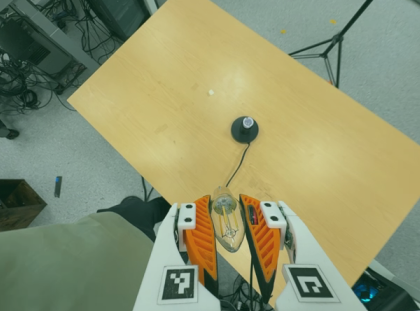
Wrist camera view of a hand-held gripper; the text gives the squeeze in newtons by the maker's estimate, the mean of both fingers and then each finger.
{"total": 21.1, "left": 23.2, "right": 19.1}